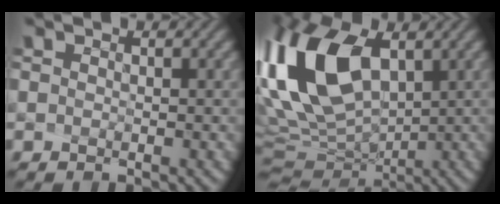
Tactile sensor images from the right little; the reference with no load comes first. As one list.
[{"total": 13.0, "force": [1.9, 7.6, 10.4], "torque": [-0.260, -0.020, 0.059]}]